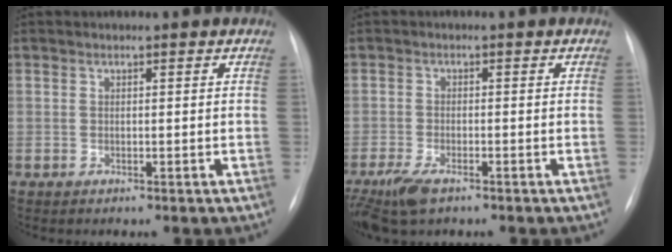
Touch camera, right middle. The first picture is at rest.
{"total": 6.8, "force": [-4.7, 2.3, 4.4], "torque": [-0.092, -0.017, -0.082]}